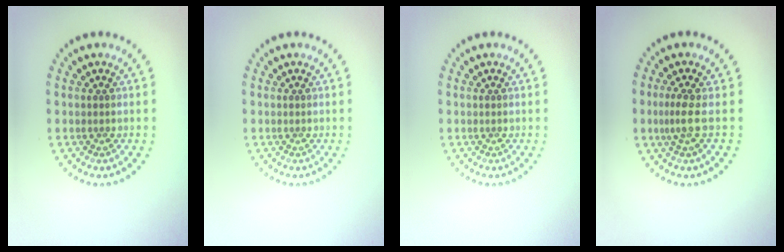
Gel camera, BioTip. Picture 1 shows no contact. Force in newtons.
{"total": 0.0}
{"total": 0.0}
{"total": 1.8, "press": 1.2, "slide": 1.3}